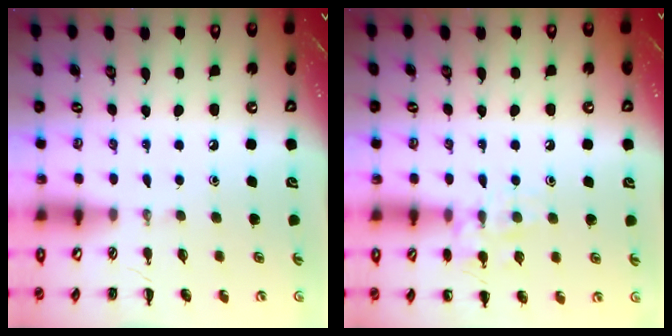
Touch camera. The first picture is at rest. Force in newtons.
{"total": 9.1, "press": 9.1, "slide": 1.2}